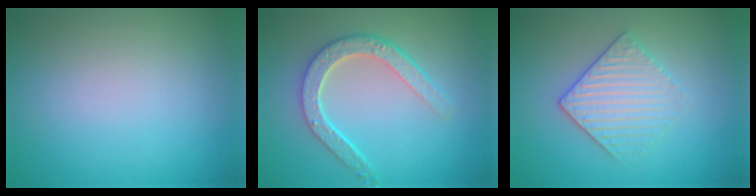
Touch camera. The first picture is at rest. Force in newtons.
{"total": 4.7, "press": 3.8, "slide": 2.9}
{"total": 3.4, "press": 3.2, "slide": 1.3}